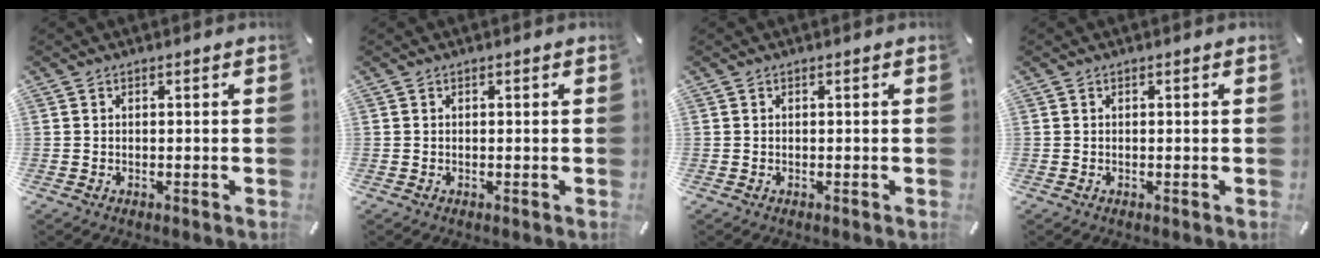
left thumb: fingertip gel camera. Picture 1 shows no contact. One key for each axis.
{"total": 0.0}
{"total": 0.0}
{"total": 0.0}